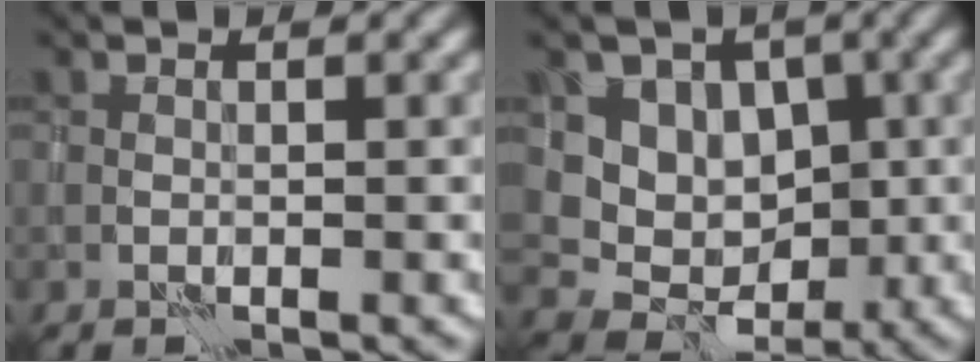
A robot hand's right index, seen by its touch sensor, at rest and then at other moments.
{"total": 6.5, "force": [1.5, 5.6, 3.0], "torque": [-0.024, -0.010, 0.012]}